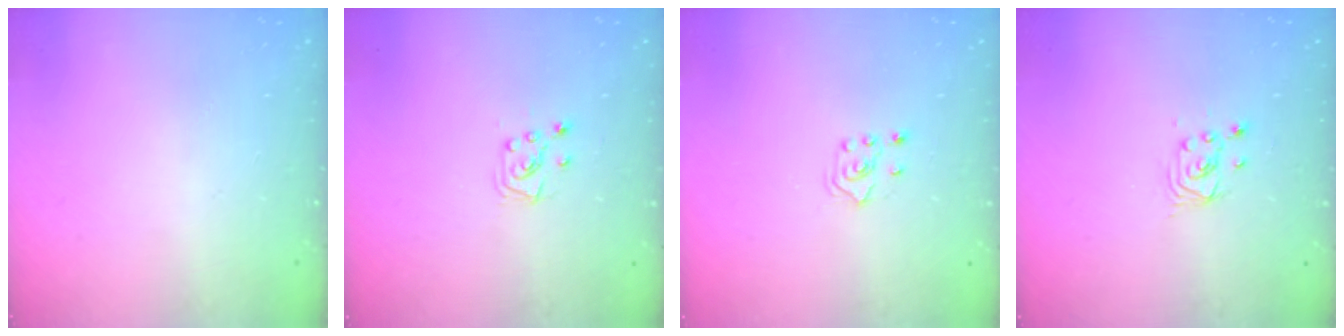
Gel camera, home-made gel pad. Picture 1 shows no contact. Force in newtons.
{"total": 6.4, "press": 6.4, "slide": 0.6}
{"total": 3.2, "press": 3.1, "slide": 0.9}
{"total": 2.2, "press": 2.2, "slide": 0.3}